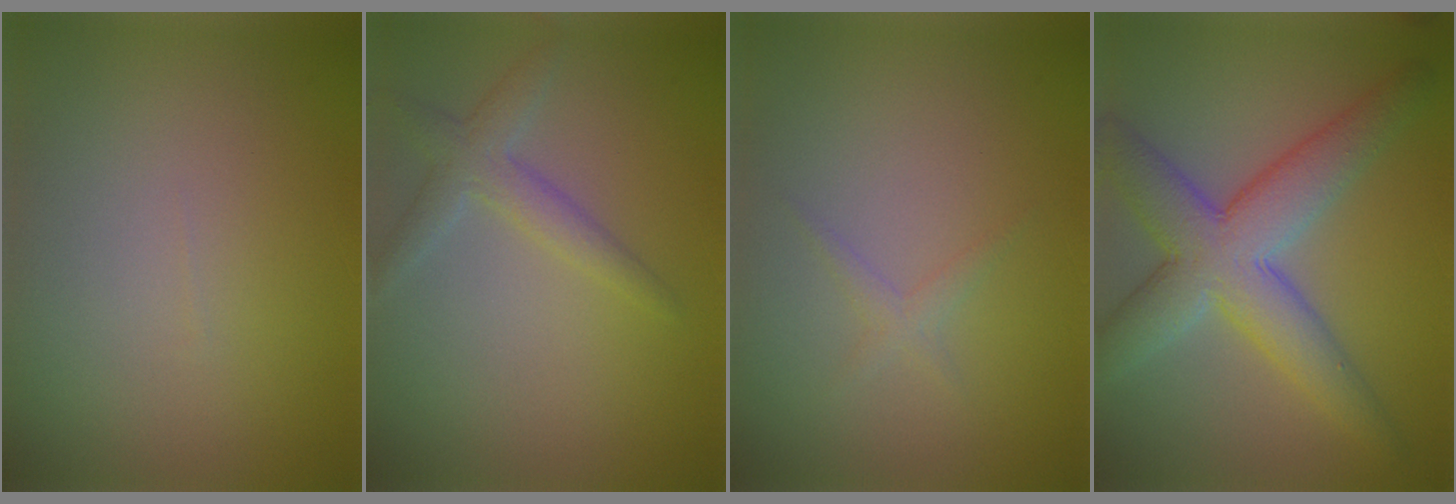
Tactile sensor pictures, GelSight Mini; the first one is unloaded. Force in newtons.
{"total": 2.4, "press": 2.4, "slide": 0.1}
{"total": 1.0, "press": 1.0, "slide": 0.0}
{"total": 7.9, "press": 7.9, "slide": 0.3}